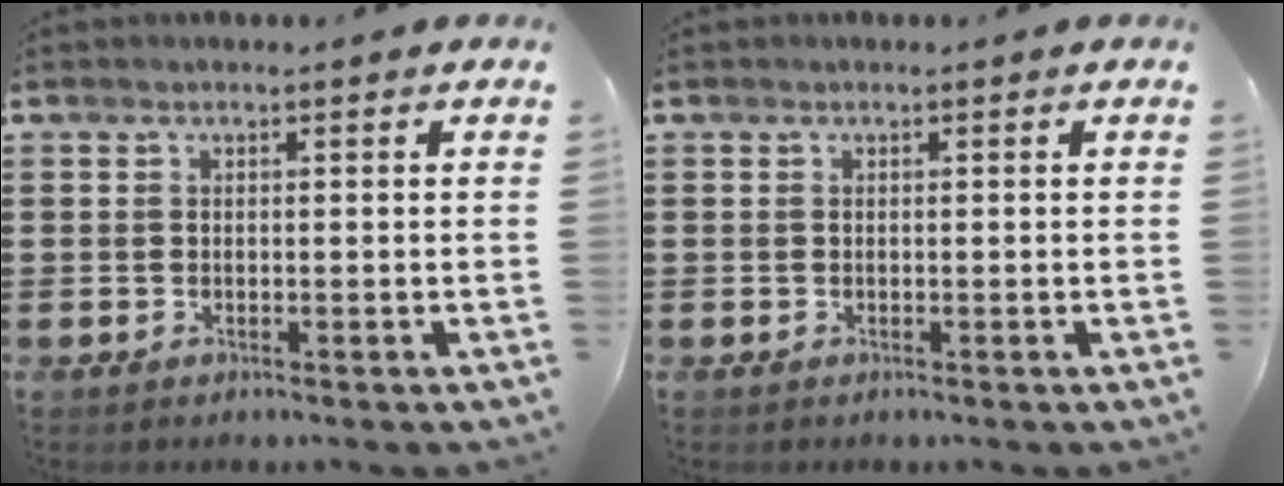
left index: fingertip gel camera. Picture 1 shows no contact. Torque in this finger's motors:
{"motor_torque": [0.00, 0.00, 0.00, 0.00]}